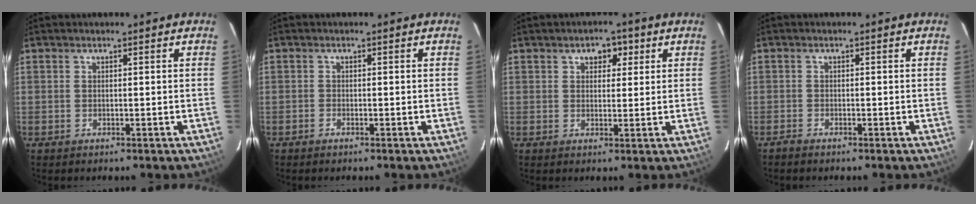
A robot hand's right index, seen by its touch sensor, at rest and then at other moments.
{"total": 0.6, "force": [-0.6, 0.2, 0.2], "torque": [-0.004, 0.001, -0.013]}
{"total": 3.7, "force": [1.7, 2.6, 2.0], "torque": [-0.022, 0.013, 0.025]}
{"total": 1.2, "force": [-1.1, 0.3, 0.2], "torque": [-0.012, -0.001, -0.022]}